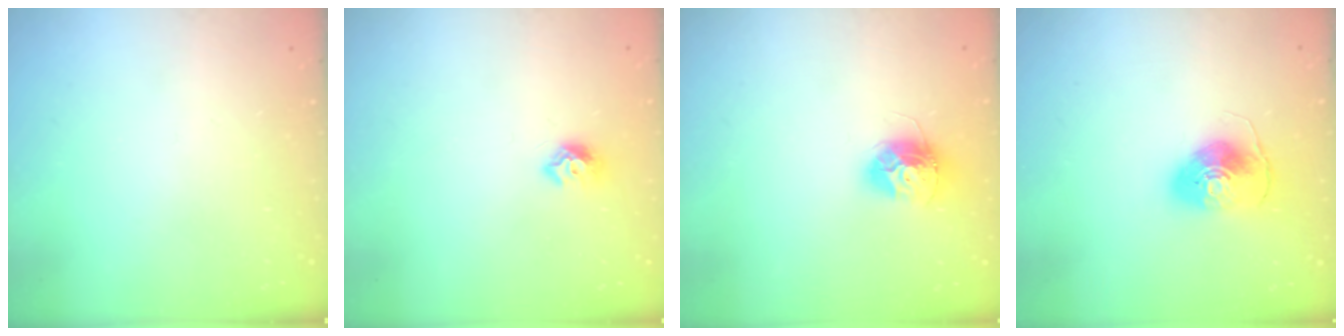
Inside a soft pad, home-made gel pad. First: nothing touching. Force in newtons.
{"total": 7.3, "press": 7.2, "slide": 0.3}
{"total": 11.1, "press": 11.1, "slide": 0.5}
{"total": 8.3, "press": 8.3, "slide": 0.5}